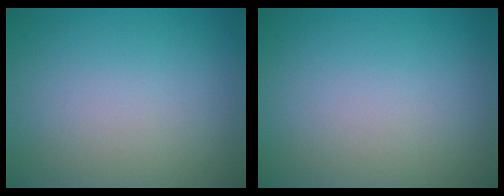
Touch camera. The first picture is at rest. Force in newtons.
{"total": 0.0}